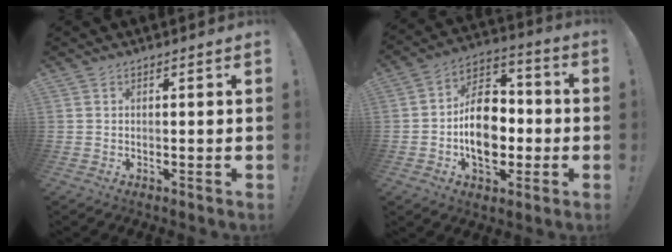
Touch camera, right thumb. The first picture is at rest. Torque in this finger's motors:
{"motor_torque": [1.90, 1.54, 0.05, 0.02, 0.10]}